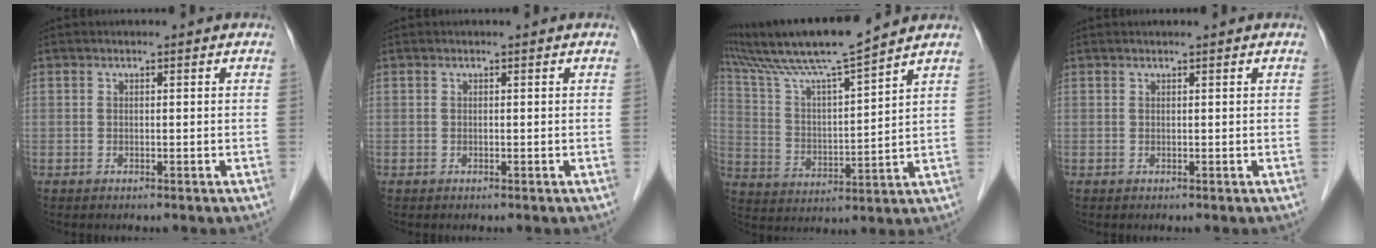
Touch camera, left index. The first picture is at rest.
{"total": 0.0}
{"total": 14.1, "force": [12.2, -1.1, 7.0], "torque": [-0.139, 0.013, 0.219]}
{"total": 1.1, "force": [1.0, -0.1, 0.5], "torque": [-0.007, 0.014, 0.021]}